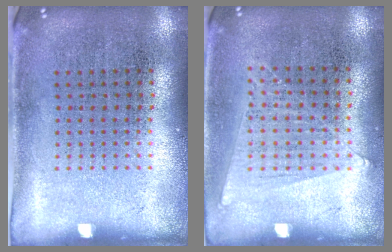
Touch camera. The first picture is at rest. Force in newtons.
{"total": 0.7, "press": 0.5, "slide": 0.5}